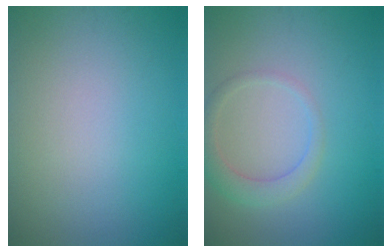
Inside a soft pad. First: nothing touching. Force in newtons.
{"total": 2.4, "press": 2.4, "slide": 0.2}